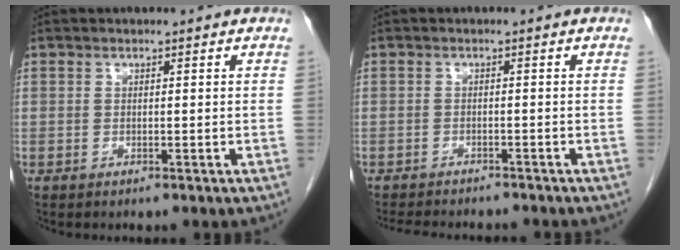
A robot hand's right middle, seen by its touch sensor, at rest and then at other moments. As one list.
[{"total": 9.0, "force": [-8.2, 1.9, 3.2], "torque": [-0.049, -0.008, -0.113]}]